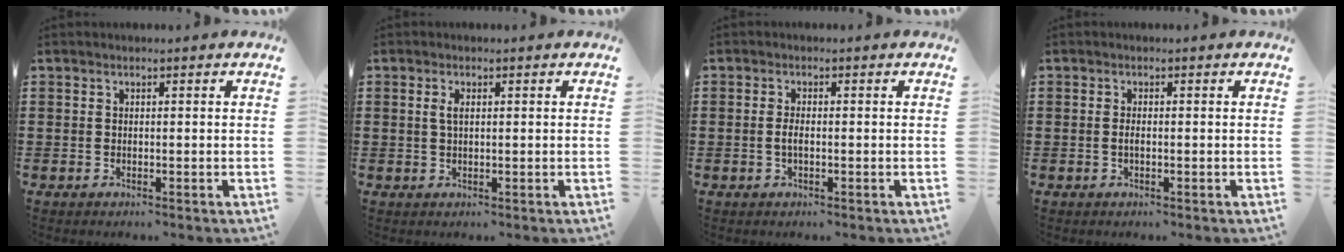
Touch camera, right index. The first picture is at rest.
{"total": 1.8, "force": [0.4, 0.7, 1.6], "torque": [-0.034, 0.004, 0.005]}
{"total": 1.7, "force": [-0.3, 0.6, 1.6], "torque": [-0.037, -0.001, -0.008]}
{"total": 1.0, "force": [-0.2, 0.3, 0.9], "torque": [-0.017, 0.001, -0.004]}